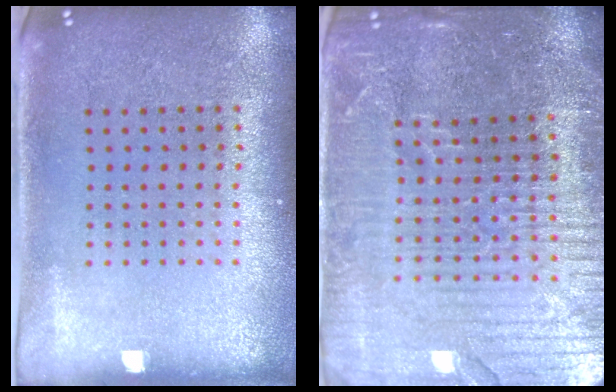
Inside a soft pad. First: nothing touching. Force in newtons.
{"total": 5.6, "press": 5.1, "slide": 2.5}